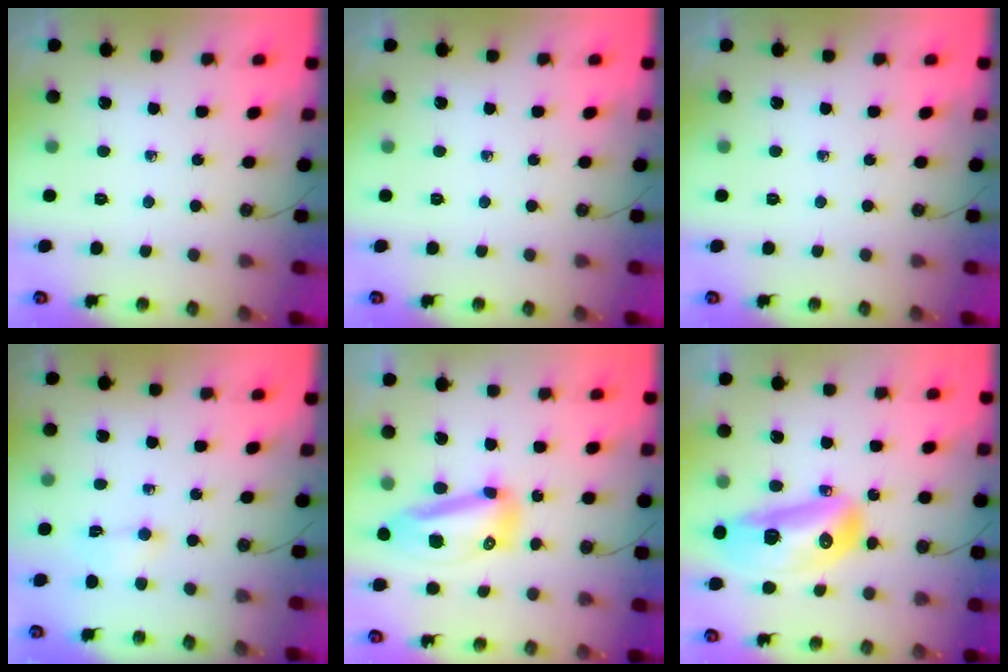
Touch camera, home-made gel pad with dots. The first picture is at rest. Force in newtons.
{"total": 0.0}
{"total": 0.0}
{"total": 1.6, "press": 1.4, "slide": 0.7}
{"total": 11.9, "press": 11.8, "slide": 1.3}
{"total": 17.5, "press": 17.4, "slide": 2.0}